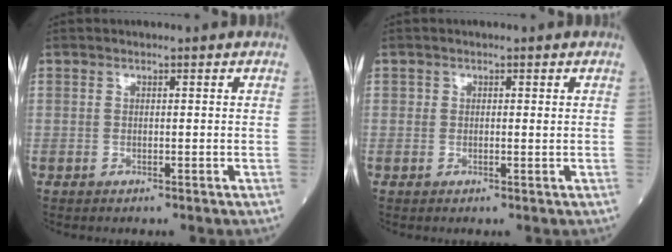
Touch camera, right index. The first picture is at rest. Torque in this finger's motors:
{"motor_torque": [-0.08, -0.04, -0.07, -0.01]}